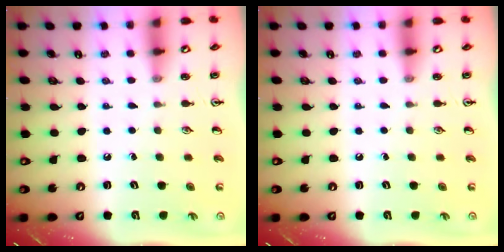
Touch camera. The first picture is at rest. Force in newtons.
{"total": 0.0}